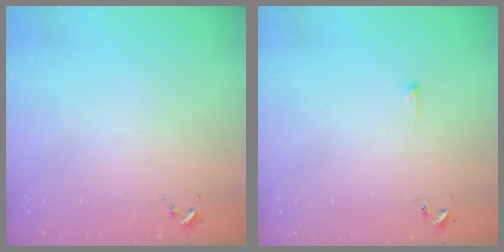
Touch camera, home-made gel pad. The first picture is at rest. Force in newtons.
{"total": 3.6, "press": 3.6, "slide": 0.5}